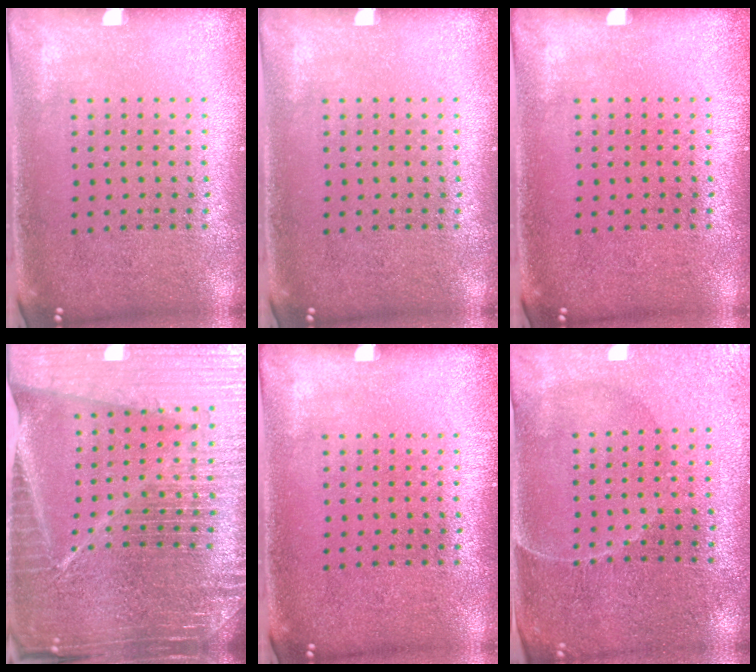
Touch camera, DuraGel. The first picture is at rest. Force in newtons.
{"total": 0.0}
{"total": 0.0}
{"total": 6.9, "press": 5.9, "slide": 3.6}
{"total": 0.0}
{"total": 0.6, "press": 0.4, "slide": 0.5}